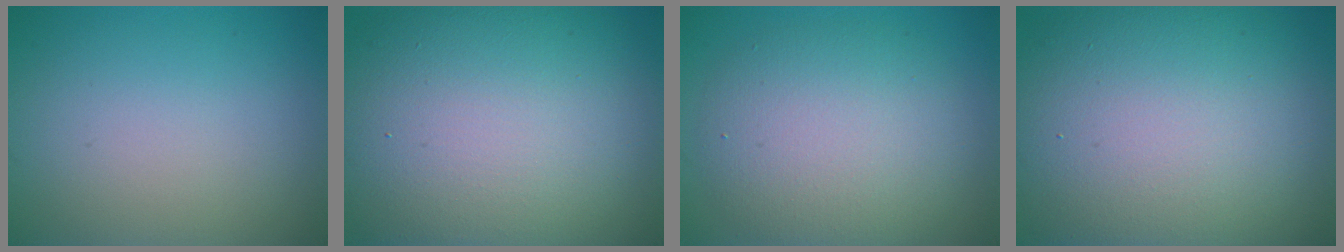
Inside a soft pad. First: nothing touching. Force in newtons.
{"total": 17.3, "press": 17.3, "slide": 1.4}
{"total": 7.1, "press": 7.1, "slide": 0.5}
{"total": 16.4, "press": 16.4, "slide": 0.8}